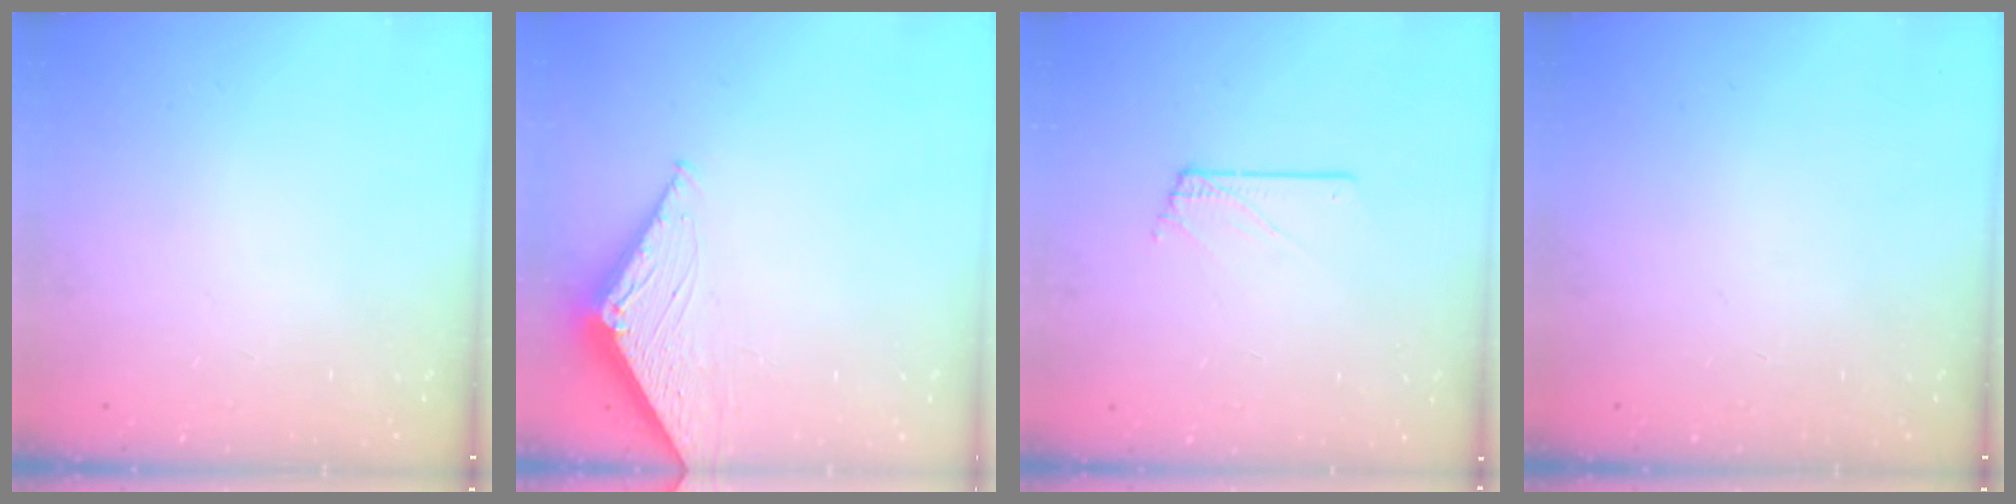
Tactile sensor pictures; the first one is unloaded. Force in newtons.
{"total": 4.0, "press": 4.0, "slide": 0.1}
{"total": 1.5, "press": 1.5, "slide": 0.1}
{"total": 0.0}